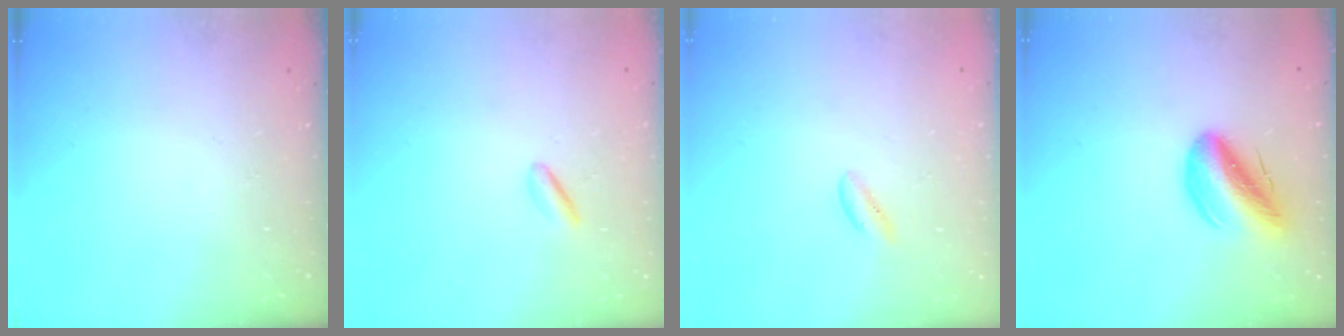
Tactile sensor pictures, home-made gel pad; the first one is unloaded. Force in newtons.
{"total": 1.6, "press": 1.5, "slide": 0.7}
{"total": 0.0}
{"total": 12.1, "press": 11.6, "slide": 3.4}